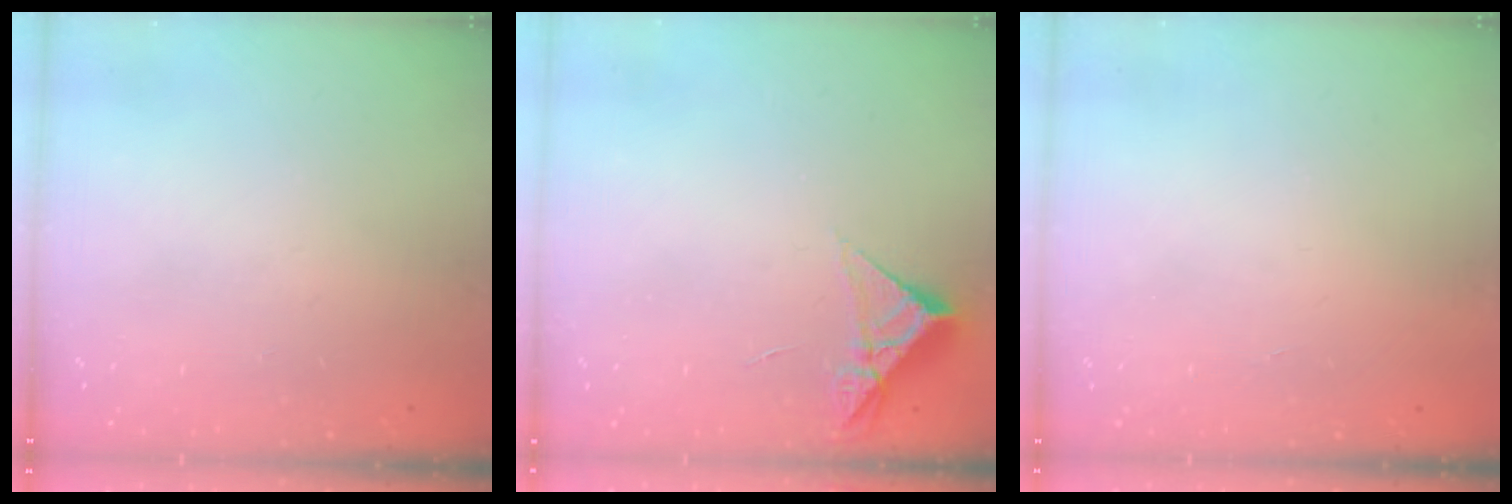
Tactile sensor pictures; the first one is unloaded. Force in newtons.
{"total": 5.2, "press": 5.2, "slide": 0.3}
{"total": 1.6, "press": 1.5, "slide": 0.1}